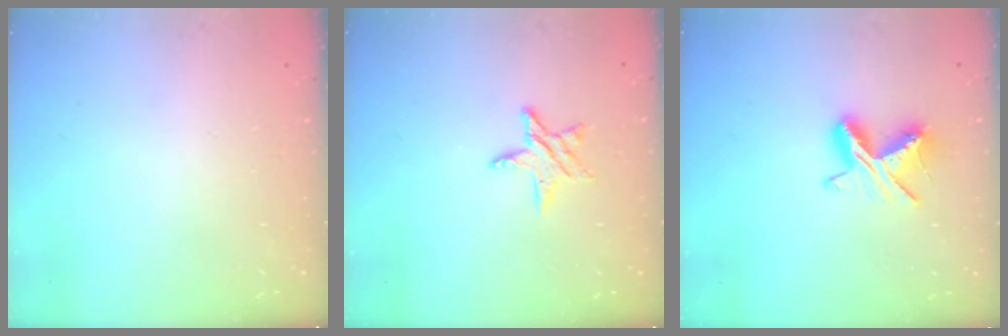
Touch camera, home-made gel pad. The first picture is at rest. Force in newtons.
{"total": 7.9, "press": 7.9, "slide": 0.6}
{"total": 8.4, "press": 8.4, "slide": 0.2}